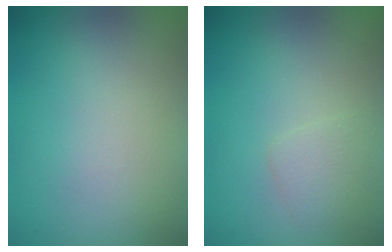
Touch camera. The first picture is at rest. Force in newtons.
{"total": 1.4, "press": 1.4, "slide": 0.1}